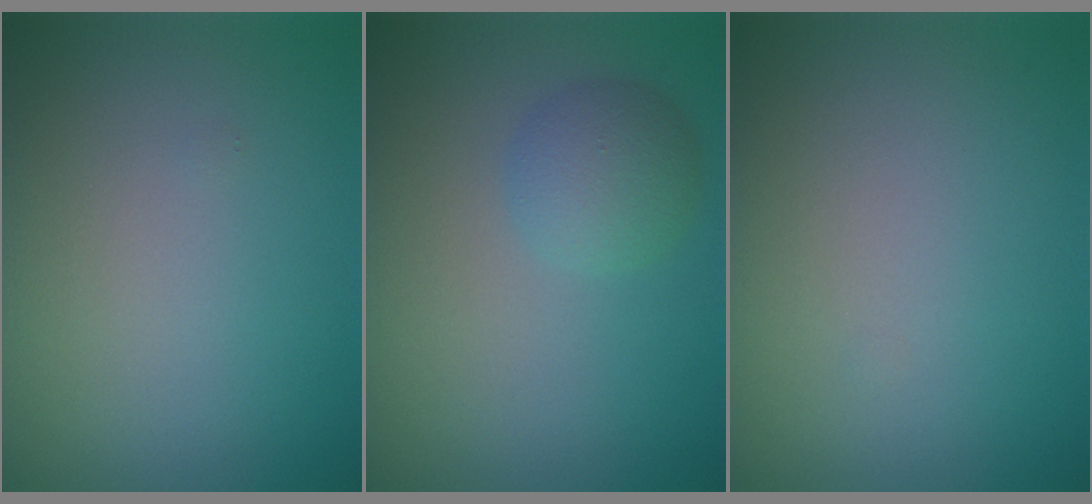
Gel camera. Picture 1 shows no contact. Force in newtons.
{"total": 2.7, "press": 2.7, "slide": 0.1}
{"total": 0.0}